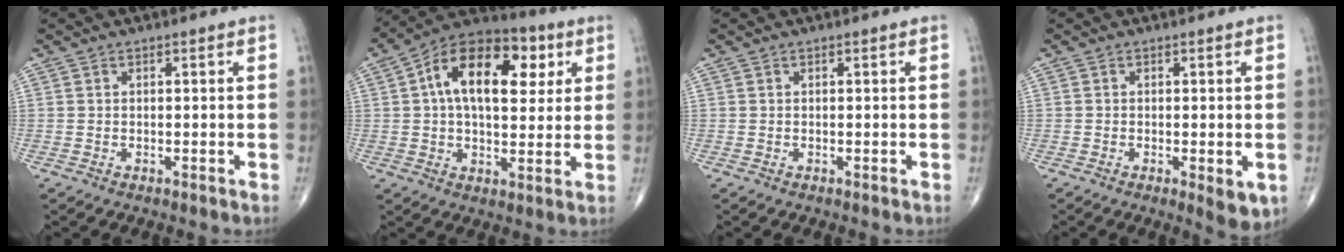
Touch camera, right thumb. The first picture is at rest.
{"total": 18.7, "force": [5.0, 10.6, 14.5], "torque": [-0.198, 0.015, 0.068]}
{"total": 0.0}
{"total": 4.4, "force": [-1.2, 1.5, 3.9], "torque": [-0.052, -0.011, -0.016]}